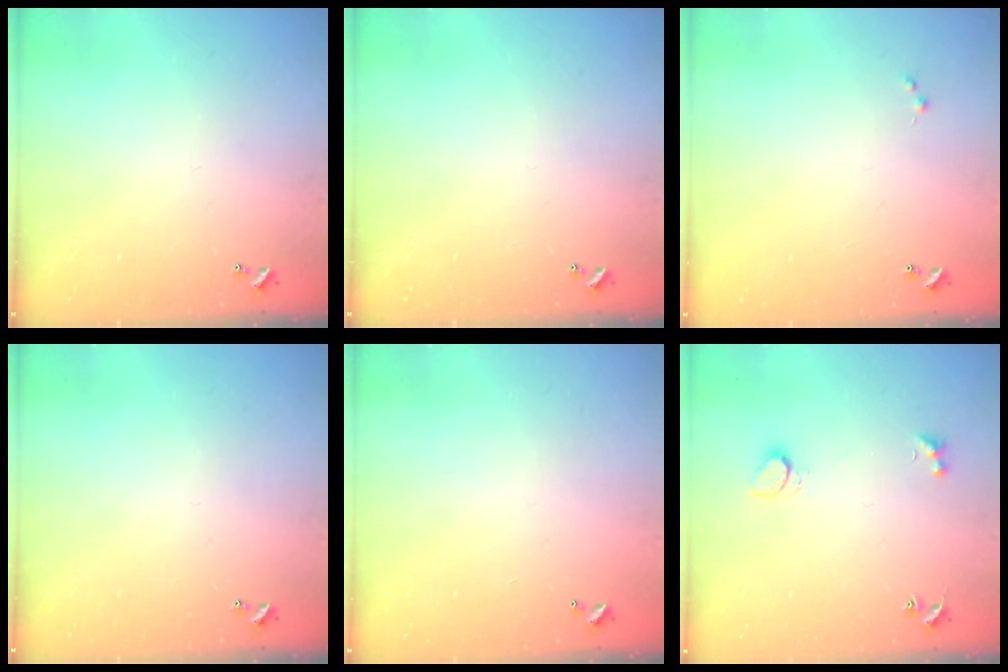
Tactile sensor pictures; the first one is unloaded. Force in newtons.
{"total": 0.0}
{"total": 0.0}
{"total": 0.0}
{"total": 3.0, "press": 3.0, "slide": 0.1}
{"total": 2.5, "press": 2.4, "slide": 0.8}